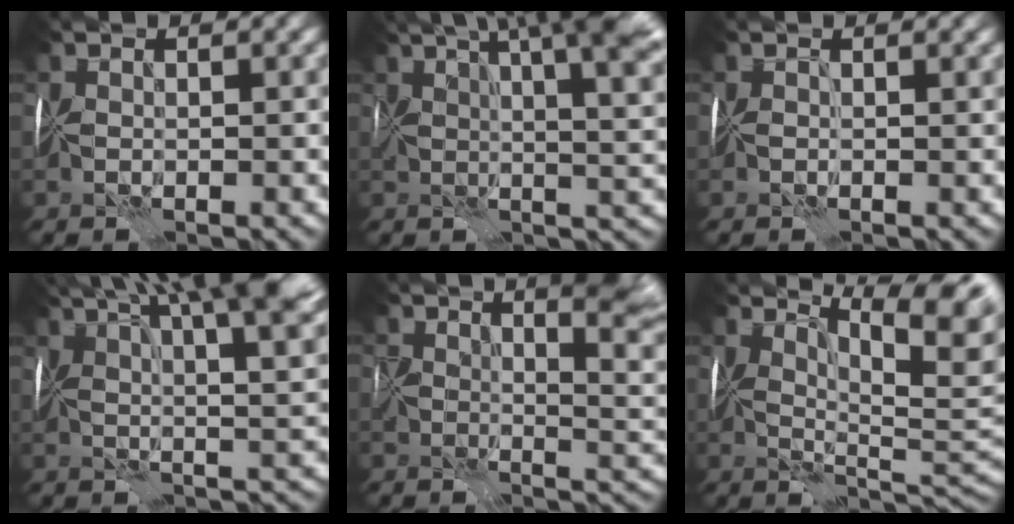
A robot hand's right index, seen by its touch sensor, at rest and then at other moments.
{"total": 14.3, "force": [7.0, 5.4, 11.3], "torque": [-0.123, 0.057, 0.081]}
{"total": 1.4, "force": [0.0, -1.3, -0.5], "torque": [0.015, -0.007, 0.001]}
{"total": 13.7, "force": [7.6, 3.6, 10.8], "torque": [-0.128, 0.042, 0.090]}
{"total": 5.9, "force": [2.8, 1.3, 5.0], "torque": [-0.058, -0.001, 0.048]}
{"total": 8.0, "force": [4.2, 2.4, 6.5], "torque": [-0.067, 0.001, 0.058]}